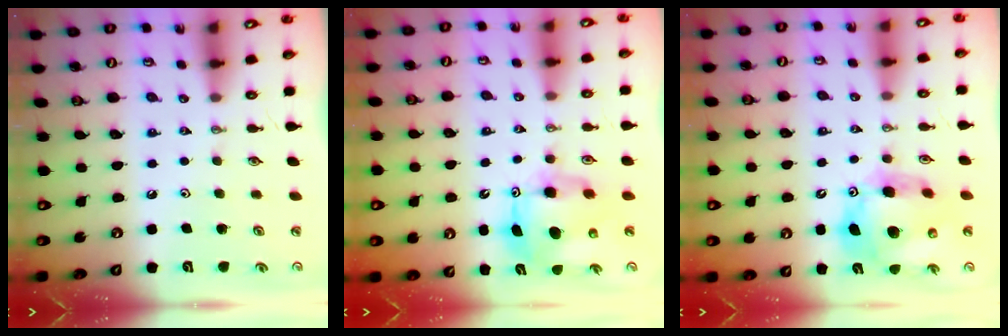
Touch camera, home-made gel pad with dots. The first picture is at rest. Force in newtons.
{"total": 9.3, "press": 9.3, "slide": 0.7}
{"total": 14.7, "press": 14.6, "slide": 1.7}